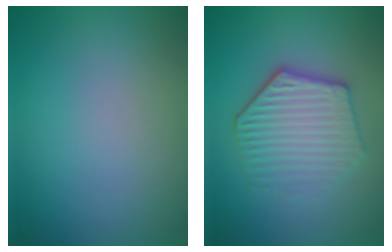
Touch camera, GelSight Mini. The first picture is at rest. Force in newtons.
{"total": 4.4, "press": 4.0, "slide": 1.8}